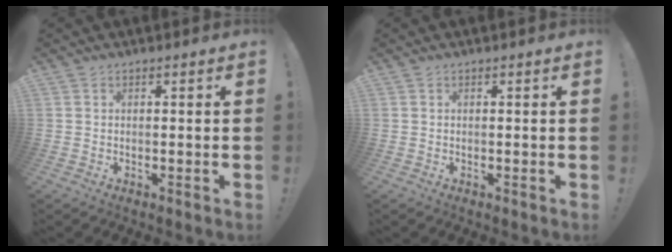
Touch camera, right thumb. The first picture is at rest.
{"total": 0.0}